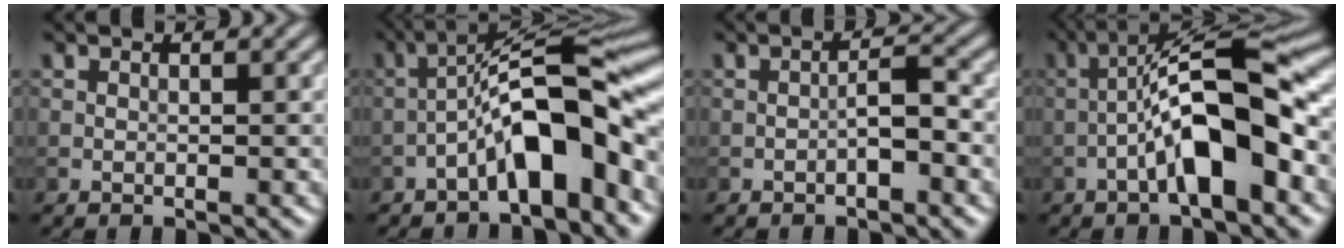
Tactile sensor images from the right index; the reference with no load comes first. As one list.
[{"total": 9.4, "force": [-3.5, 2.4, 8.3], "torque": [-0.129, 0.029, -0.065]}, {"total": 1.9, "force": [-0.8, 0.3, 1.7], "torque": [-0.030, 0.009, -0.015]}, {"total": 9.9, "force": [-2.8, 2.5, 9.2], "torque": [-0.150, 0.028, -0.052]}]